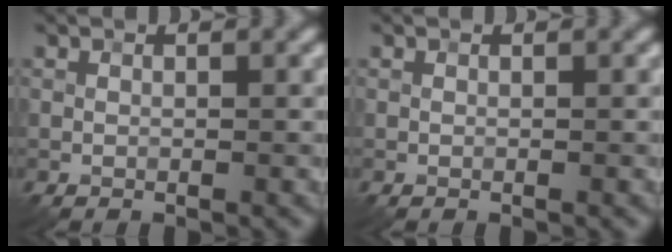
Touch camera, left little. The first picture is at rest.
{"total": 0.0}